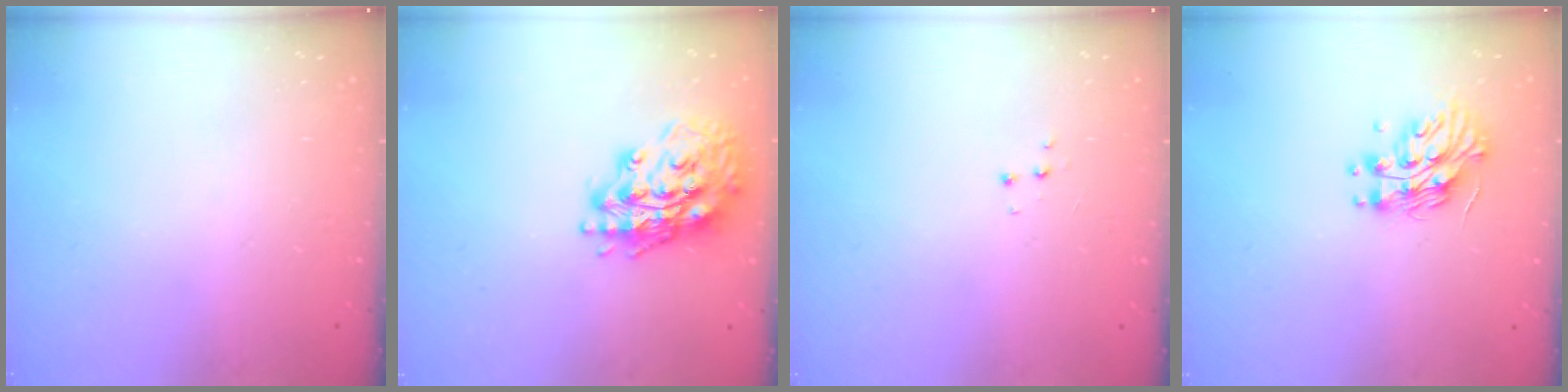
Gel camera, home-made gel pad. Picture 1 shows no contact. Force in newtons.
{"total": 17.6, "press": 17.5, "slide": 2.3}
{"total": 3.4, "press": 3.3, "slide": 0.6}
{"total": 11.6, "press": 11.6, "slide": 0.0}